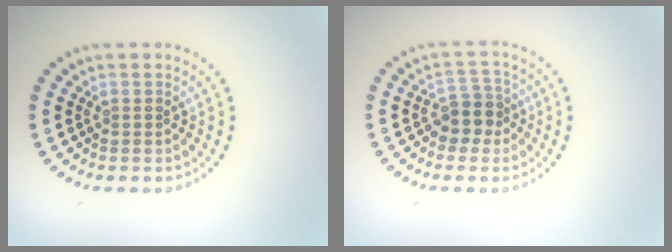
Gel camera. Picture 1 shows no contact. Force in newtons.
{"total": 2.6, "press": 2.3, "slide": 1.3}